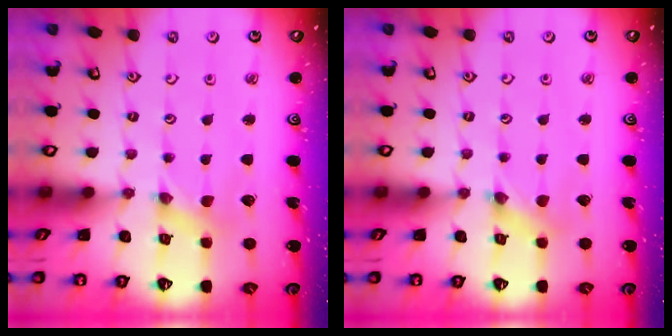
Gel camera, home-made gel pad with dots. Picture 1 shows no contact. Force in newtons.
{"total": 2.1, "press": 2.1, "slide": 0.3}